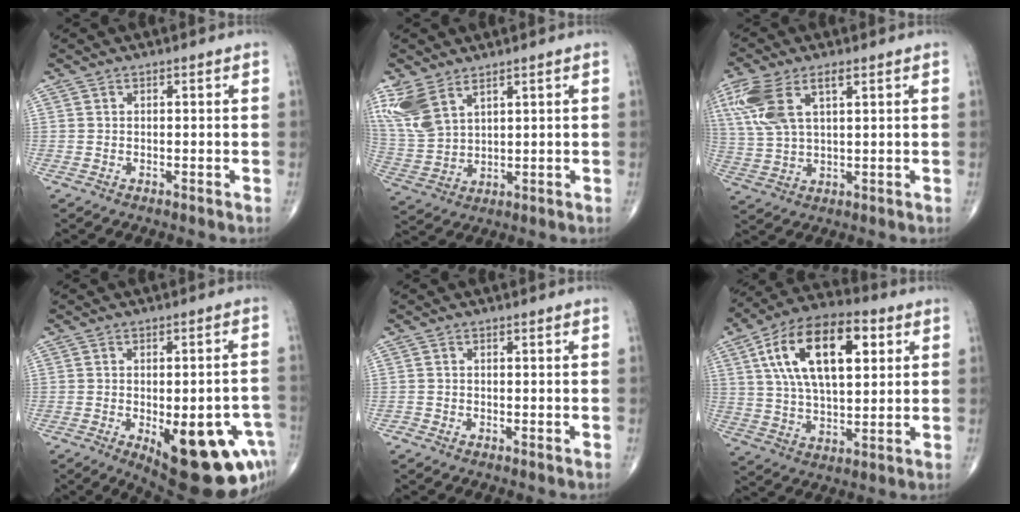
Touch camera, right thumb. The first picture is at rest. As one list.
[{"total": 9.4, "force": [5.8, 4.8, 5.7], "torque": [-0.128, -0.014, 0.136]}, {"total": 10.9, "force": [4.5, 4.9, 8.7], "torque": [-0.212, 0.006, 0.094]}, {"total": 21.4, "force": [-8.4, 8.8, 17.6], "torque": [-0.151, 0.012, -0.089]}, {"total": 0.6, "force": [-0.4, 0.4, 0.2], "torque": [-0.005, -0.001, -0.012]}, {"total": 20.1, "force": [6.3, 9.9, 16.3], "torque": [-0.270, 0.004, 0.103]}]